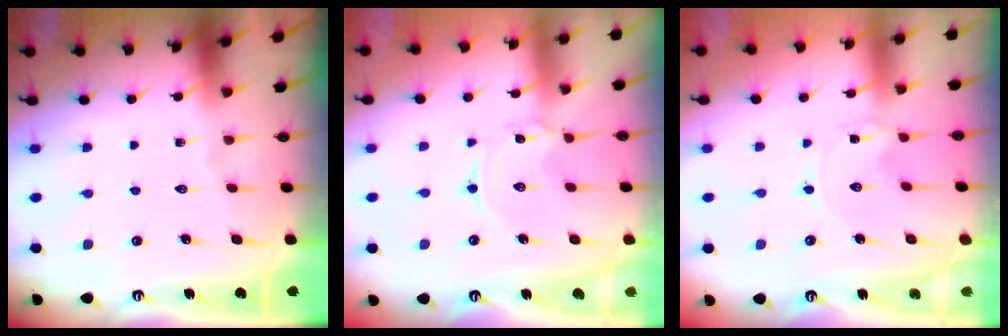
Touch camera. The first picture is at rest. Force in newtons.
{"total": 1.4, "press": 1.4, "slide": 0.2}
{"total": 0.0}